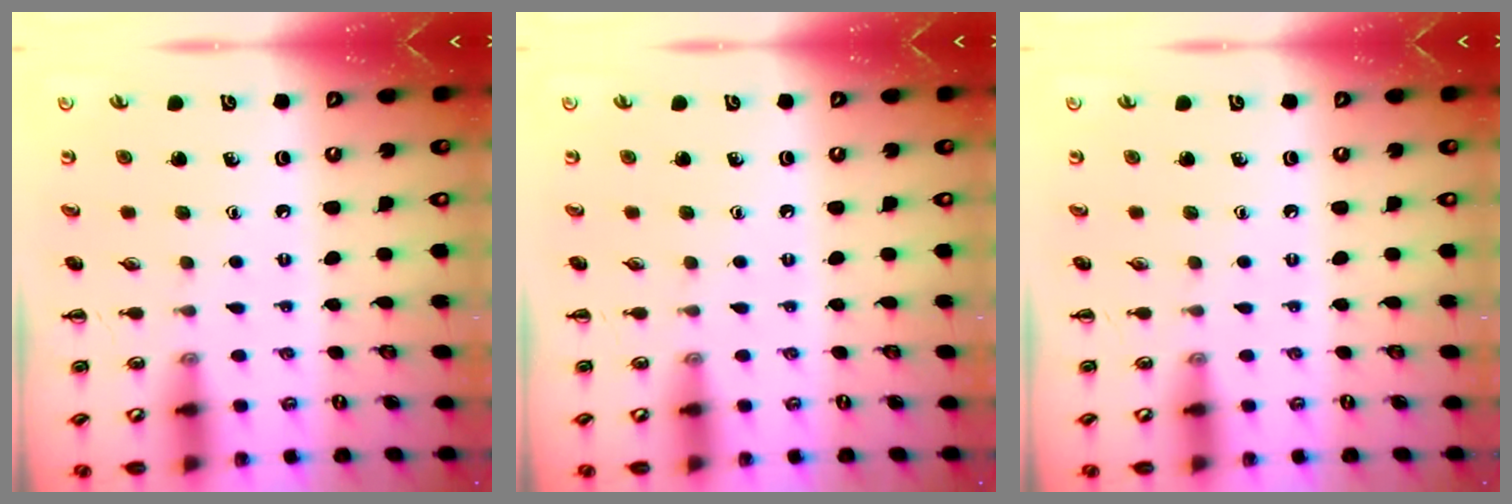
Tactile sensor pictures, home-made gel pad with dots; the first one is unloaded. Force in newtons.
{"total": 0.0}
{"total": 0.0}